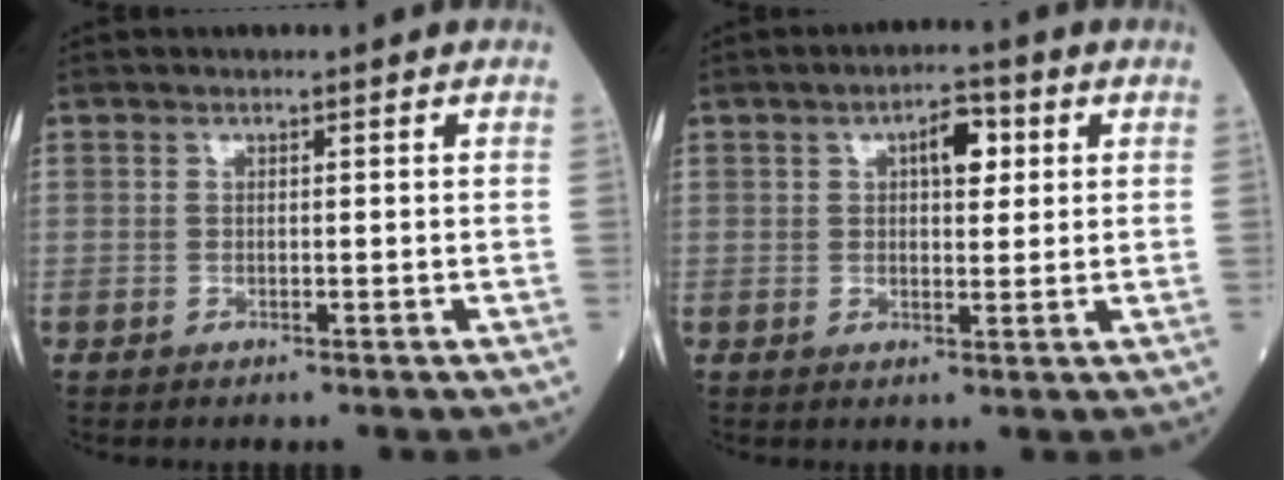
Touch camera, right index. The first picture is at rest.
{"total": 4.7, "force": [1.6, 2.0, 4.0], "torque": [-0.059, 0.011, 0.021]}